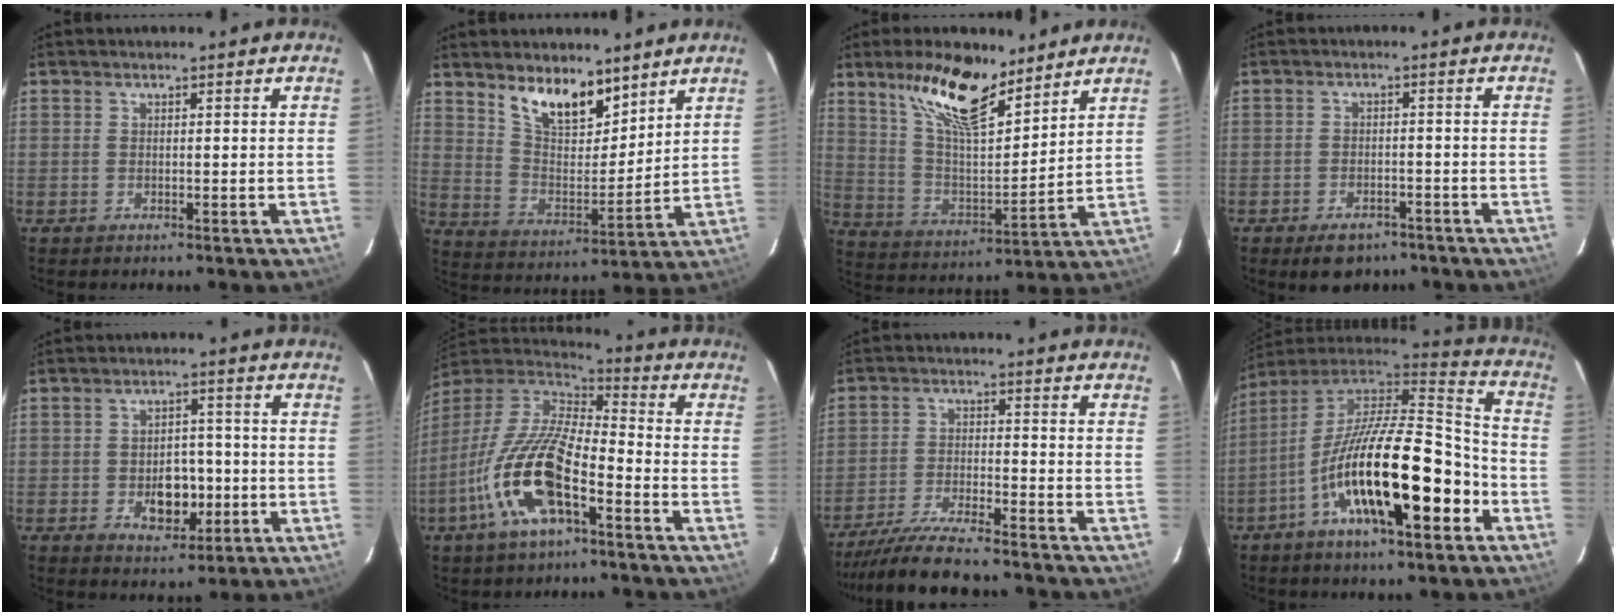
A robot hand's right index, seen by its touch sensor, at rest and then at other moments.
{"total": 12.0, "force": [8.6, 5.0, 6.7], "torque": [-0.116, -0.002, 0.161]}
{"total": 16.1, "force": [11.2, 5.2, 10.3], "torque": [-0.190, 0.004, 0.211]}
{"total": 6.6, "force": [-4.8, 3.7, 2.6], "torque": [-0.056, 0.006, -0.061]}
{"total": 7.4, "force": [-2.0, 5.1, 5.0], "torque": [-0.091, 0.005, -0.017]}
{"total": 18.3, "force": [-8.0, 6.2, 15.2], "torque": [-0.309, -0.024, -0.161]}
{"total": 13.0, "force": [-11.8, 1.0, 5.2], "torque": [-0.124, -0.021, -0.202]}
{"total": 24.6, "force": [-9.7, 7.6, 21.2], "torque": [-0.353, -0.023, -0.172]}